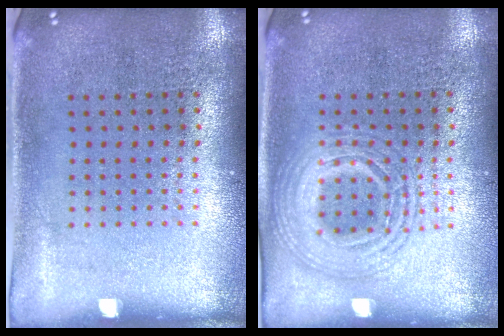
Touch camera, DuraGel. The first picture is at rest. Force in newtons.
{"total": 2.6, "press": 2.6, "slide": 0.2}